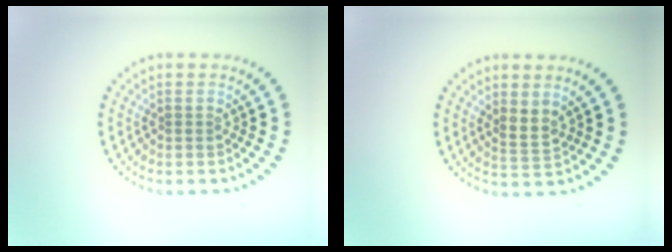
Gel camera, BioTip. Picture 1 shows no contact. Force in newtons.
{"total": 1.7, "press": 1.4, "slide": 1.0}